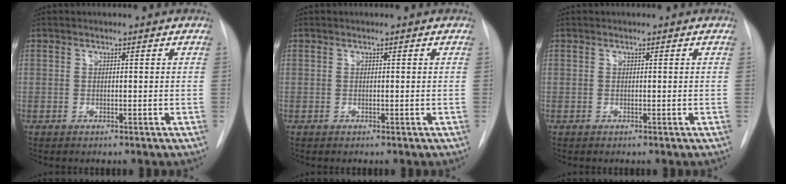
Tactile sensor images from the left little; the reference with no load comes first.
{"total": 0.0}
{"total": 0.0}